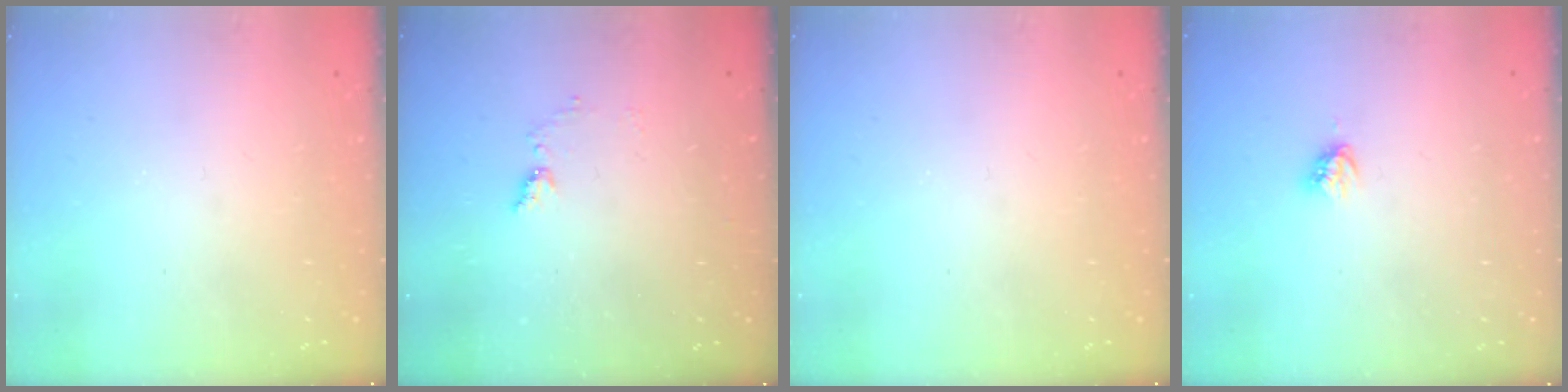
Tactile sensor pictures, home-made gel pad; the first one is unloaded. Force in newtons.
{"total": 5.3, "press": 5.3, "slide": 0.6}
{"total": 0.0}
{"total": 3.8, "press": 3.8, "slide": 0.3}